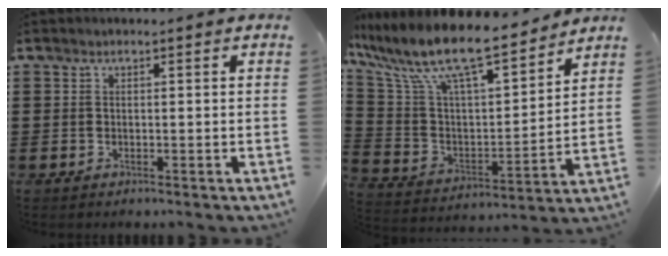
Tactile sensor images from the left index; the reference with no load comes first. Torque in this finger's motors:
{"motor_torque": [2.14, 0.00, 0.81, 0.21]}